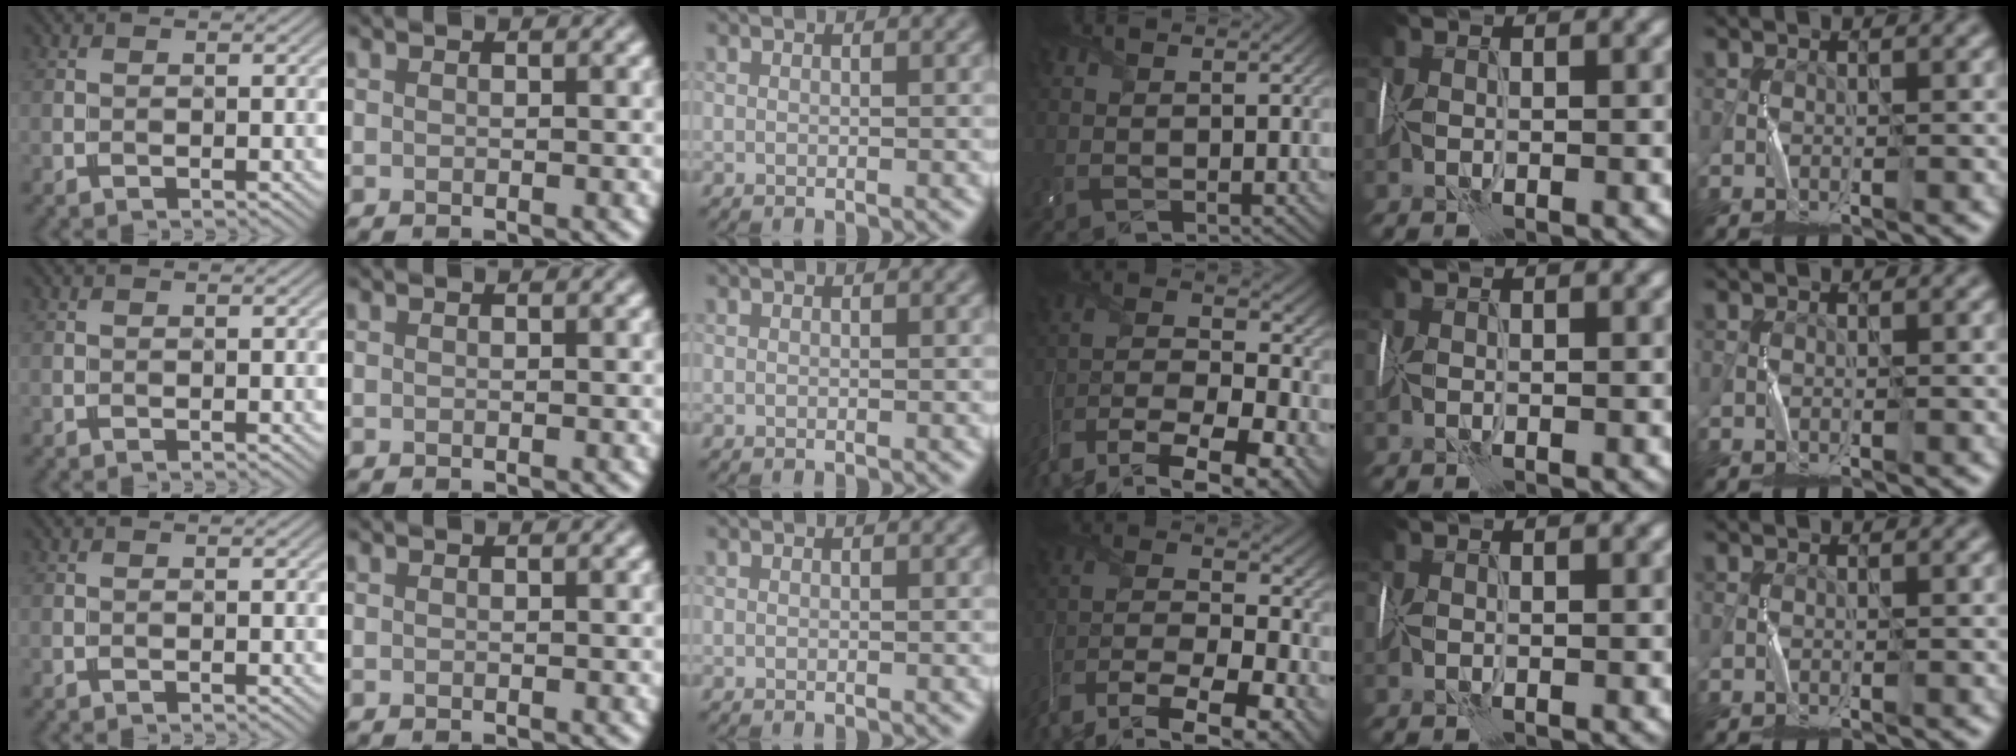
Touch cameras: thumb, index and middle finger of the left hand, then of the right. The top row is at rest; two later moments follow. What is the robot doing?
{"motion": "wrap", "object": "sponge"}